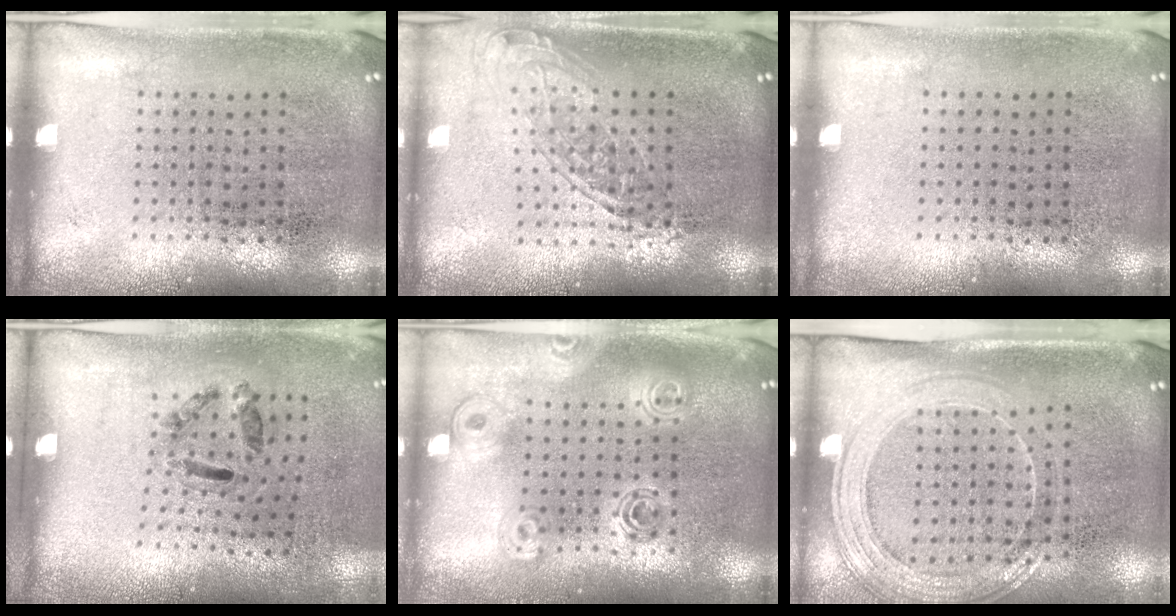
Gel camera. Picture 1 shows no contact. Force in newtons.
{"total": 1.5, "press": 1.3, "slide": 0.8}
{"total": 0.0}
{"total": 1.3, "press": 0.6, "slide": 1.1}
{"total": 1.7, "press": 1.5, "slide": 0.8}
{"total": 1.7, "press": 1.6, "slide": 0.6}